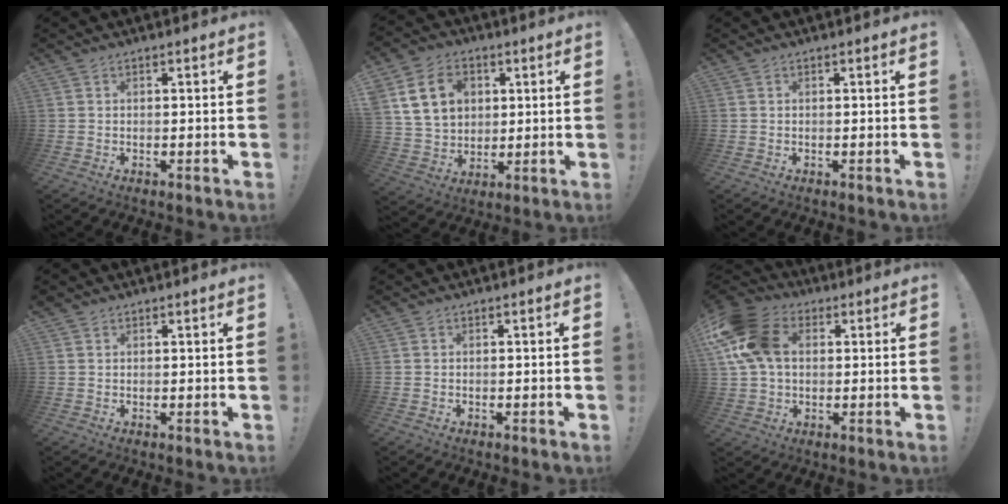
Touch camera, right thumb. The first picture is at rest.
{"total": 15.3, "force": [5.5, 12.0, 7.9], "torque": [-0.130, -0.011, 0.112]}
{"total": 0.0}
{"total": 0.6, "force": [0.6, 0.0, 0.1], "torque": [0.014, -0.007, 0.009]}
{"total": 0.0}
{"total": 17.1, "force": [4.1, 12.3, 11.1], "torque": [-0.216, 0.002, 0.079]}